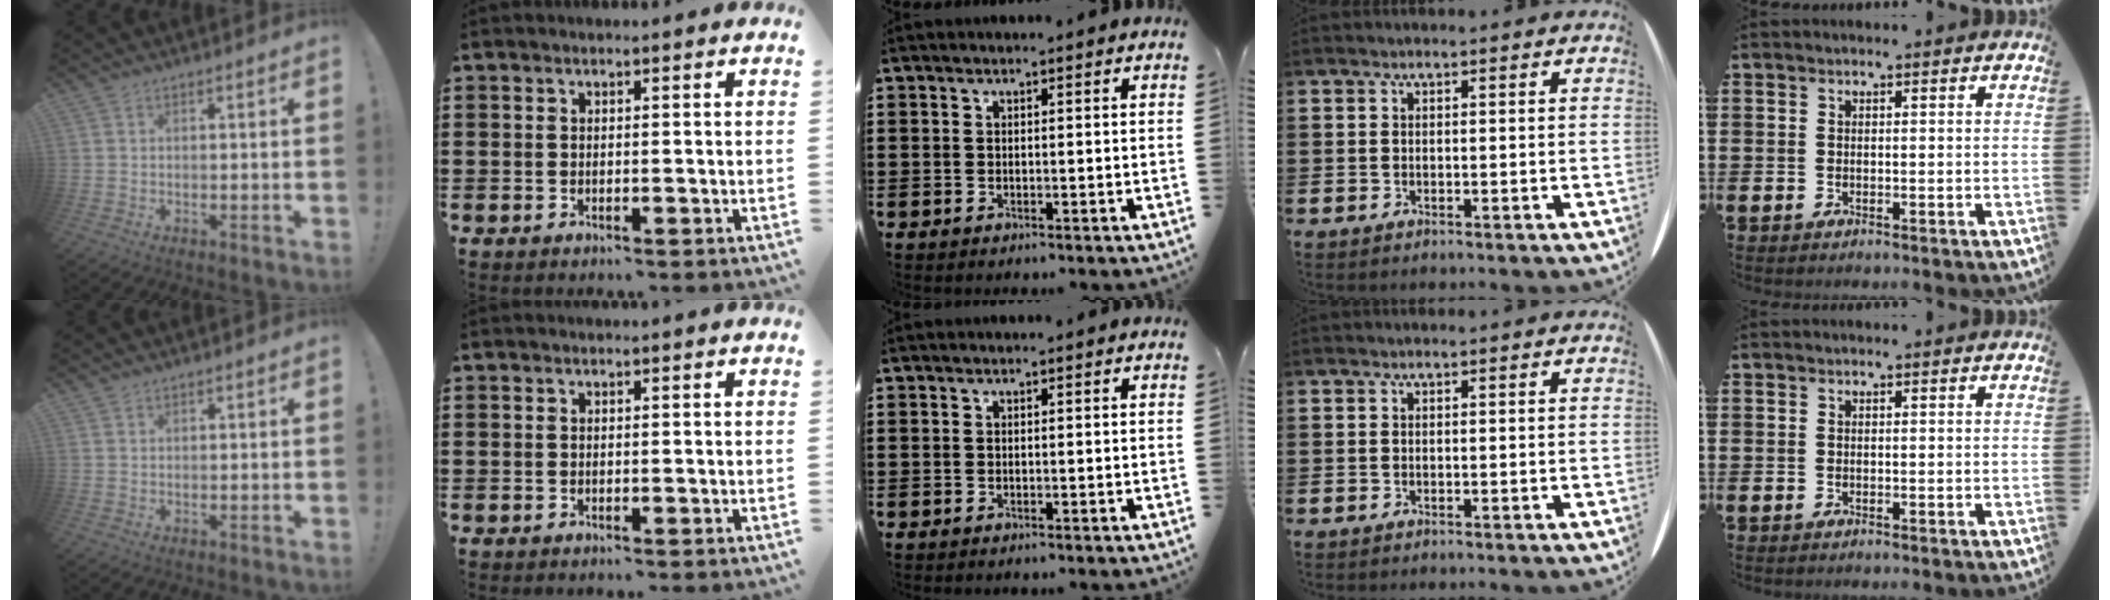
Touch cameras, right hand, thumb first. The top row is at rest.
{"thumb": {"total": 0.7, "force": [0.6, 0.4, 0.2], "torque": [0.001, -0.002, 0.010]}}